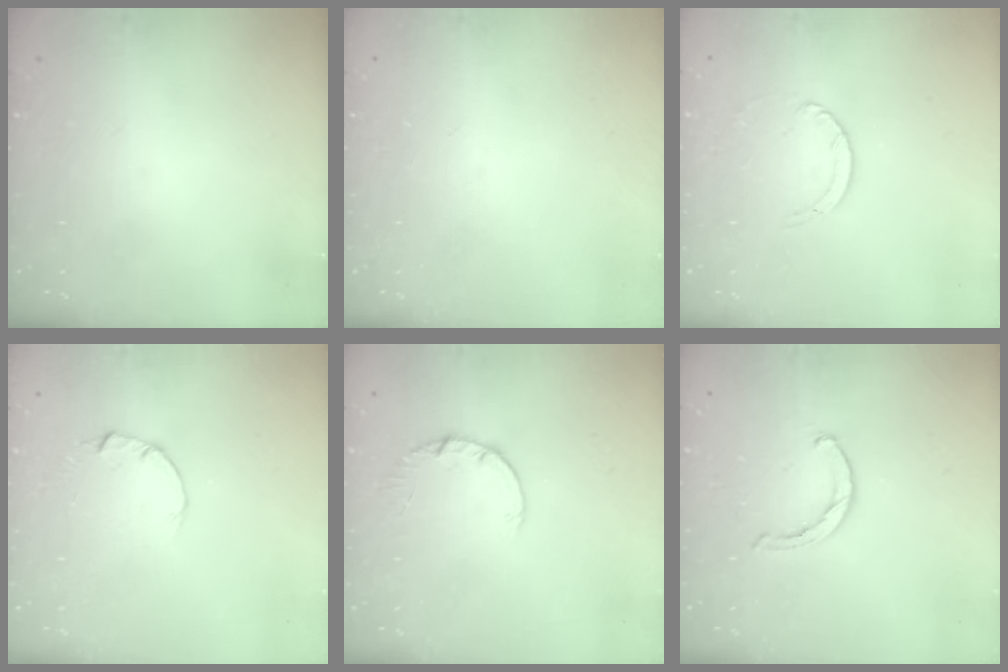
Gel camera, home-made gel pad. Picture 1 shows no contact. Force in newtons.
{"total": 0.0}
{"total": 1.1, "press": 1.1, "slide": 0.1}
{"total": 2.0, "press": 2.0, "slide": 0.3}
{"total": 2.7, "press": 2.7, "slide": 0.4}
{"total": 2.3, "press": 2.2, "slide": 0.5}